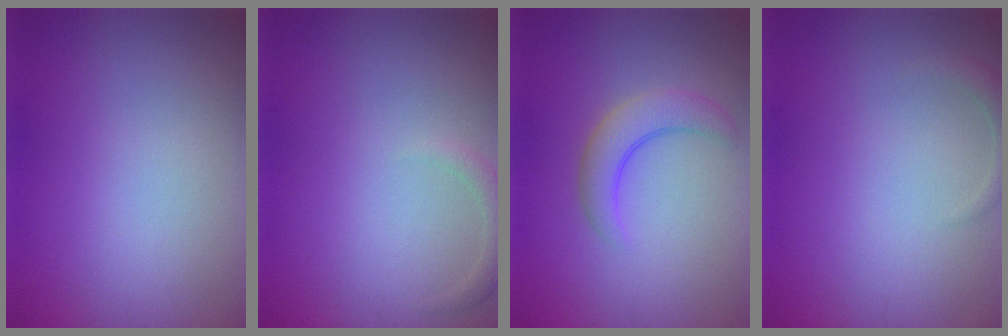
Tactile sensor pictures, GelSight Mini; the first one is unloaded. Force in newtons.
{"total": 1.3, "press": 1.2, "slide": 0.2}
{"total": 3.2, "press": 3.2, "slide": 0.3}
{"total": 1.2, "press": 1.2, "slide": 0.1}